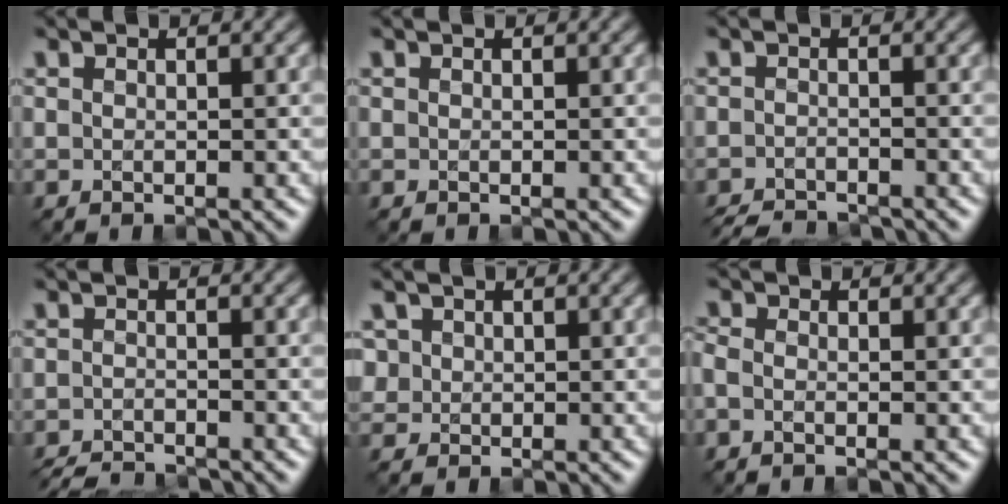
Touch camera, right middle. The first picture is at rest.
{"total": 0.0}
{"total": 3.2, "force": [-3.0, 0.5, 0.8], "torque": [-0.011, -0.008, -0.058]}
{"total": 3.1, "force": [-2.9, 0.5, 0.8], "torque": [-0.011, -0.006, -0.058]}
{"total": 1.7, "force": [0.5, 1.6, 0.4], "torque": [-0.008, 0.002, 0.016]}
{"total": 1.2, "force": [-0.4, 0.7, 0.9], "torque": [-0.024, -0.005, -0.016]}